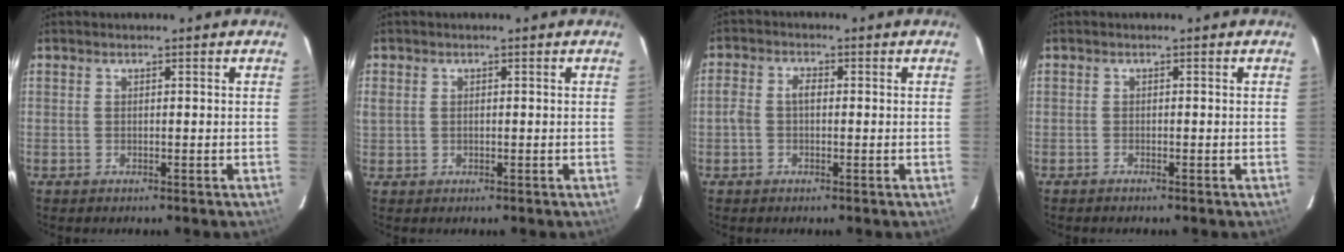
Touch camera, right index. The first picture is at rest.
{"total": 2.0, "force": [0.1, 1.6, 1.1], "torque": [-0.020, -0.002, 0.002]}
{"total": 3.0, "force": [-0.4, 2.0, 2.3], "torque": [-0.045, 0.010, -0.011]}
{"total": 0.6, "force": [-0.6, 0.1, 0.1], "torque": [-0.003, -0.001, -0.012]}